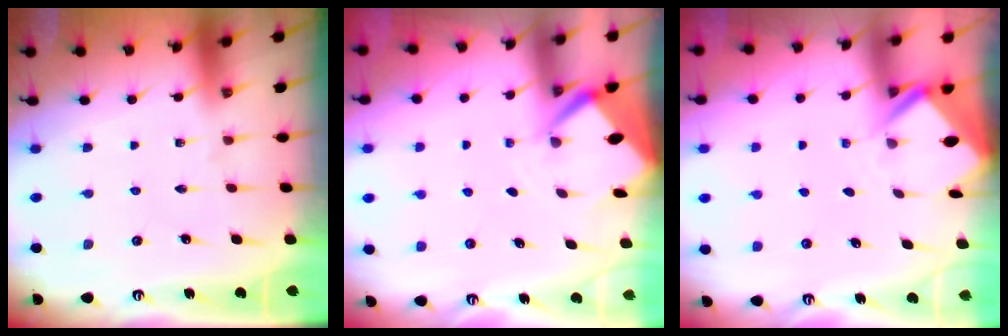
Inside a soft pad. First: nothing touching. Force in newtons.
{"total": 3.0, "press": 3.0, "slide": 0.2}
{"total": 2.4, "press": 2.4, "slide": 0.1}